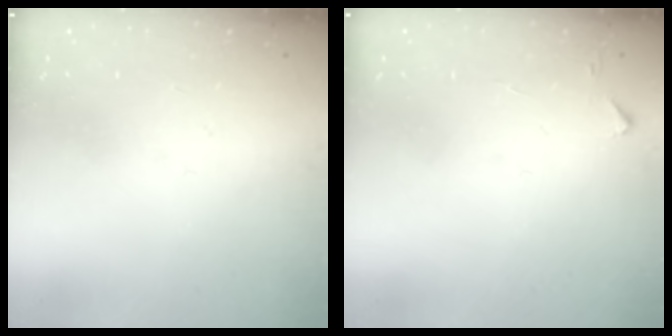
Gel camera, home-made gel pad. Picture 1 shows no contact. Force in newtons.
{"total": 2.8, "press": 2.8, "slide": 0.4}